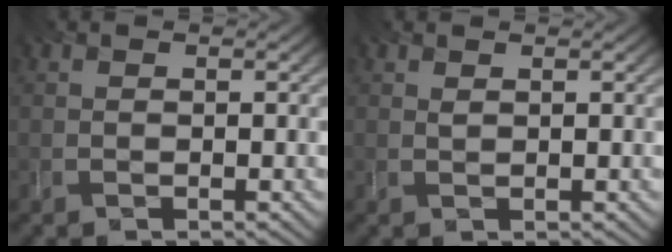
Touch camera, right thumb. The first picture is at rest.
{"total": 0.6, "force": [0.5, 0.0, 0.2], "torque": [-0.005, 0.001, 0.010]}